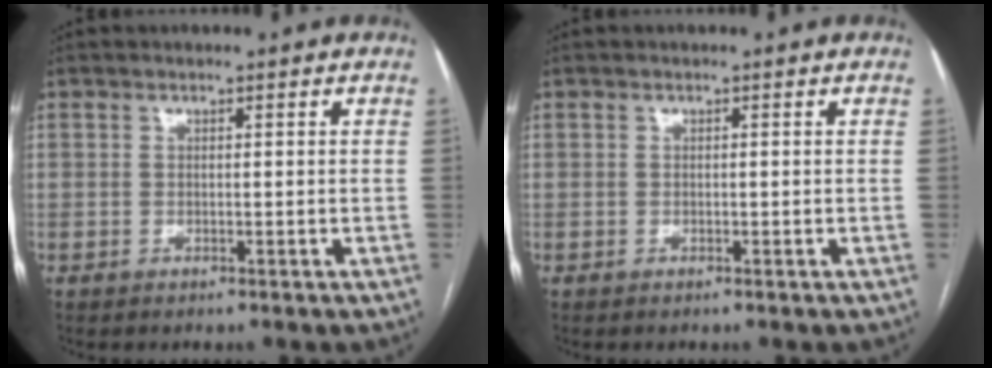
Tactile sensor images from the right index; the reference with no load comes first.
{"total": 0.0}